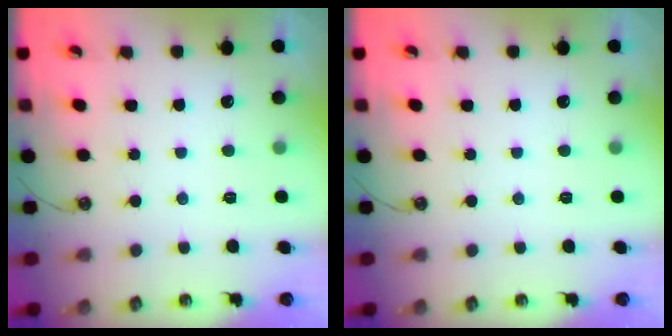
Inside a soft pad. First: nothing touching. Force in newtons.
{"total": 0.0}